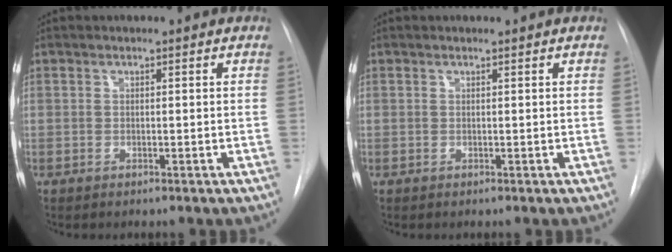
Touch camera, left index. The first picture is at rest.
{"total": 0.0}